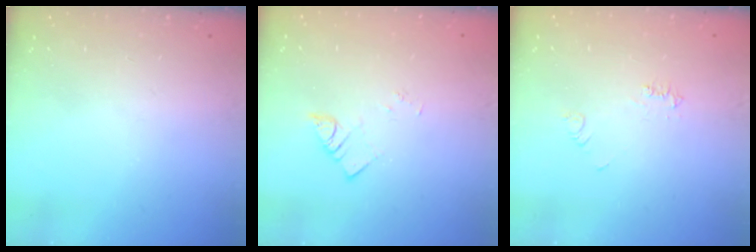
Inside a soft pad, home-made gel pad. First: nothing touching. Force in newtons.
{"total": 2.2, "press": 2.2, "slide": 0.2}
{"total": 4.5, "press": 4.5, "slide": 0.7}